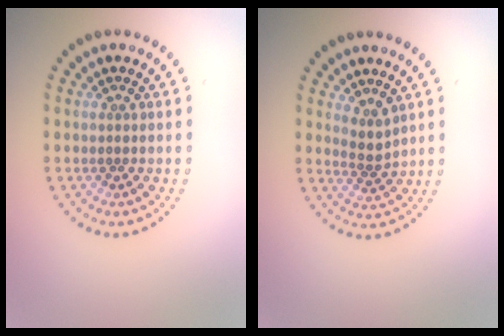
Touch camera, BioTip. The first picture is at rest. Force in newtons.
{"total": 1.8, "press": 1.2, "slide": 1.4}